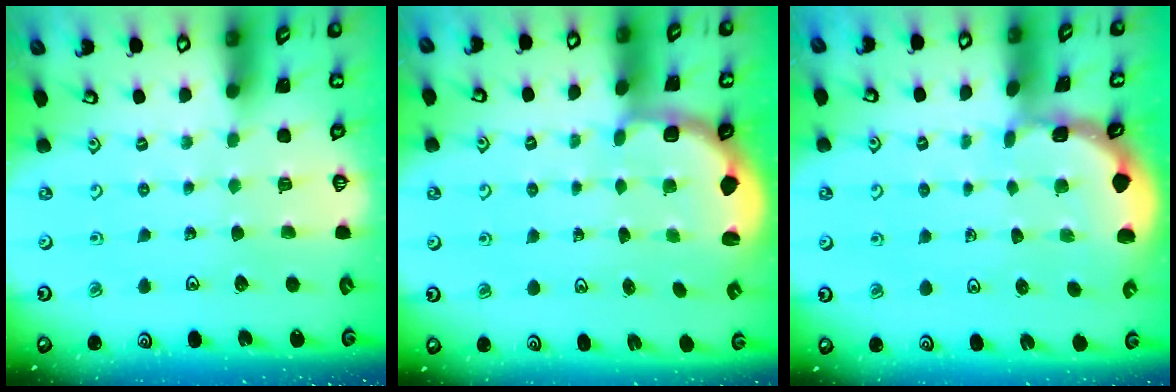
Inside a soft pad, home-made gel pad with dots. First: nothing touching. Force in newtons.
{"total": 3.0, "press": 2.2, "slide": 2.0}
{"total": 1.2, "press": 1.2, "slide": 0.2}